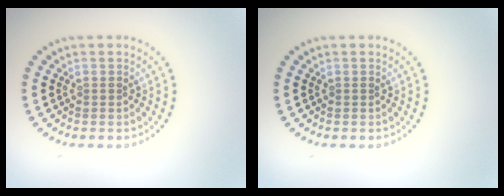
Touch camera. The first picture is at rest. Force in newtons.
{"total": 0.0}